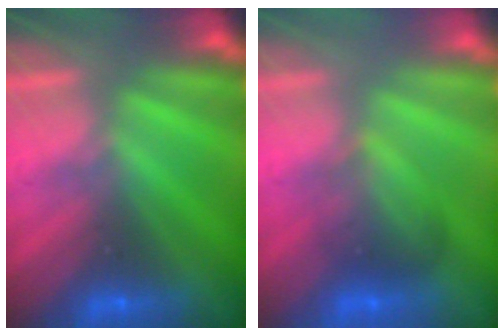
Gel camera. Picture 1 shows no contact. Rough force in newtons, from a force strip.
{"total": 2.0}